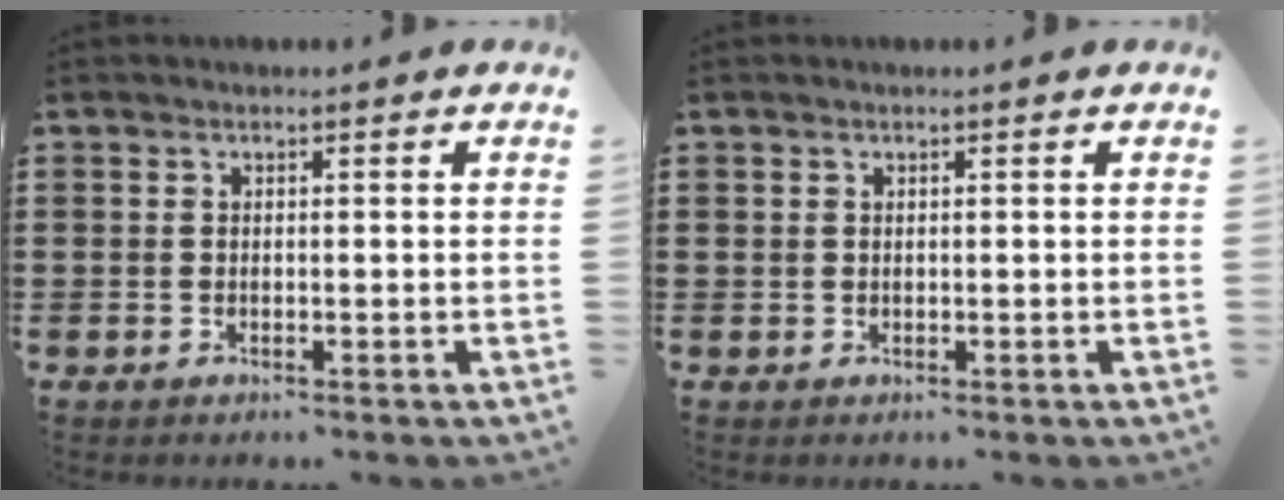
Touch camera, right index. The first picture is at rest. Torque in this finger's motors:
{"motor_torque": [-0.38, 0.32, -0.02, -0.01]}